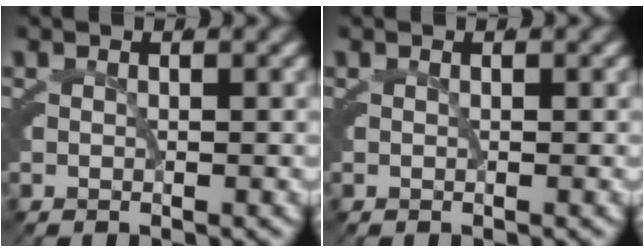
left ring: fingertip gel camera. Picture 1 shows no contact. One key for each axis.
{"total": 0.0}